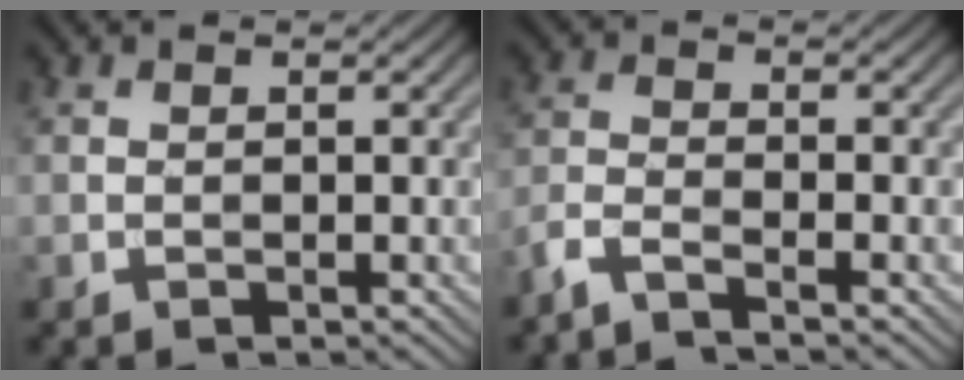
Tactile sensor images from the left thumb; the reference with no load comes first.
{"total": 3.3, "force": [-2.7, 0.5, 1.8], "torque": [-0.042, -0.007, -0.070]}